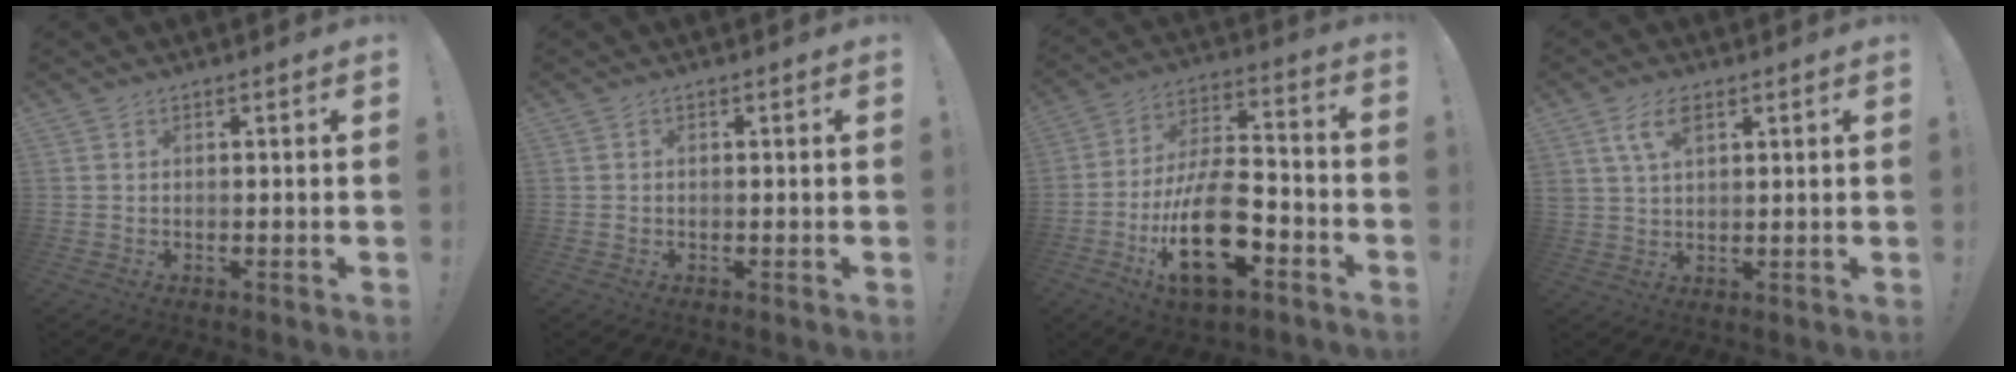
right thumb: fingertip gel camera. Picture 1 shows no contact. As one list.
[{"total": 0.5, "force": [-0.2, 0.5, 0.1], "torque": [-0.006, 0.004, -0.002]}, {"total": 22.0, "force": [-8.5, 10.4, 17.3], "torque": [-0.322, 0.052, -0.133]}, {"total": 6.6, "force": [3.3, 3.3, 4.7], "torque": [-0.087, -0.001, 0.061]}]